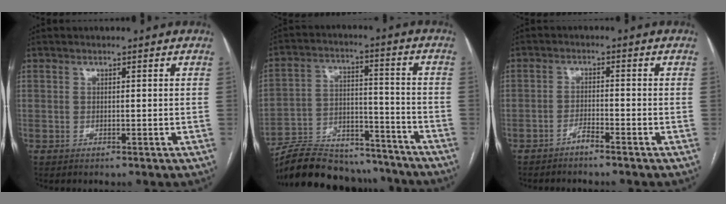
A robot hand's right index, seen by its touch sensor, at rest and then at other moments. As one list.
[{"total": 20.6, "force": [-18.6, 6.0, 6.3], "torque": [-0.132, 0.008, -0.286]}, {"total": 2.1, "force": [-1.8, 0.0, 1.0], "torque": [-0.021, 0.000, -0.036]}]